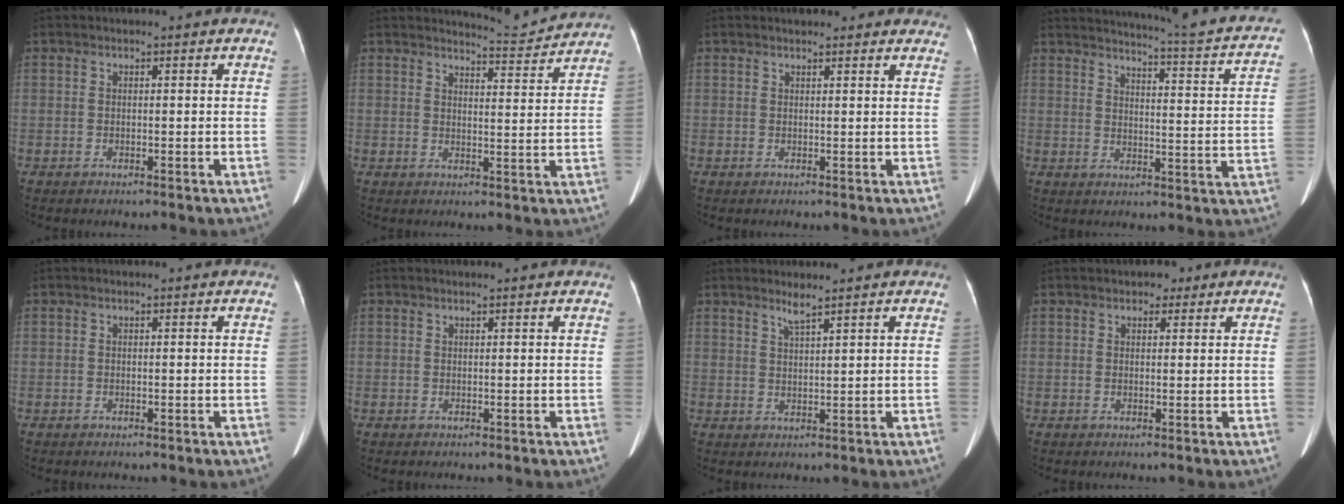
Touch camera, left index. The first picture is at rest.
{"total": 5.3, "force": [5.2, -0.8, -0.7], "torque": [-0.006, -0.020, 0.073]}
{"total": 5.7, "force": [5.0, 2.2, 1.4], "torque": [0.004, 0.017, 0.046]}
{"total": 21.3, "force": [19.3, 0.9, 9.0], "torque": [-0.124, -0.058, 0.218]}
{"total": 0.0}
{"total": 1.0, "force": [0.9, 0.0, 0.4], "torque": [-0.010, 0.011, 0.017]}
{"total": 1.9, "force": [1.6, -0.4, 0.9], "torque": [-0.022, -0.005, 0.035]}
{"total": 1.9, "force": [1.2, 1.2, 0.9], "torque": [-0.011, 0.004, 0.015]}